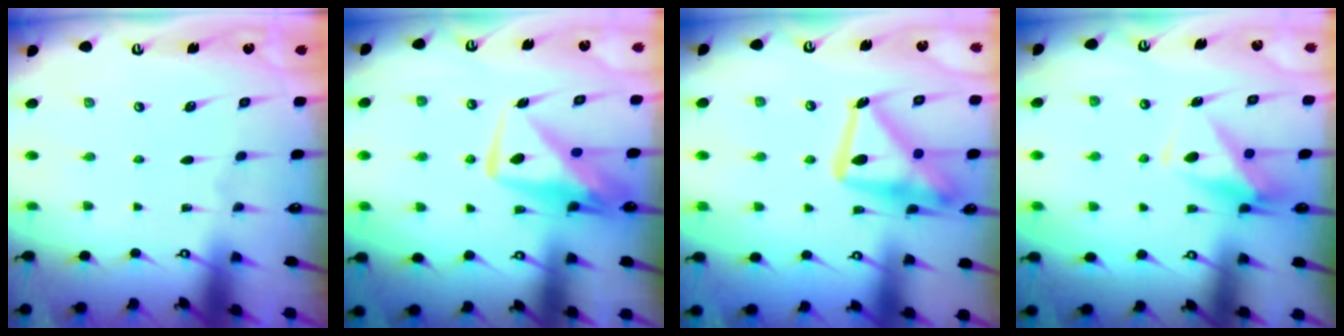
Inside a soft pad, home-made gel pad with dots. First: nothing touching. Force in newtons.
{"total": 10.2, "press": 10.2, "slide": 1.1}
{"total": 18.9, "press": 18.8, "slide": 1.9}
{"total": 7.5, "press": 7.4, "slide": 1.2}